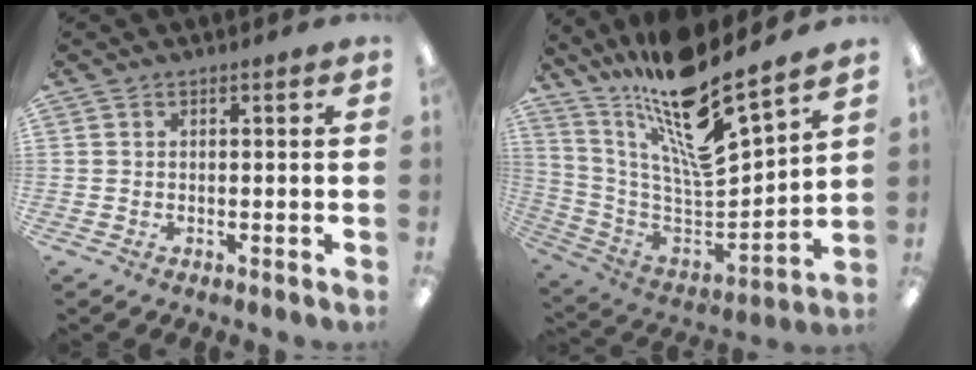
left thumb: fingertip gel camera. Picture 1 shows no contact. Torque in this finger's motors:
{"motor_torque": [0.41, 0.36, 1.03, -1.74, 0.18]}